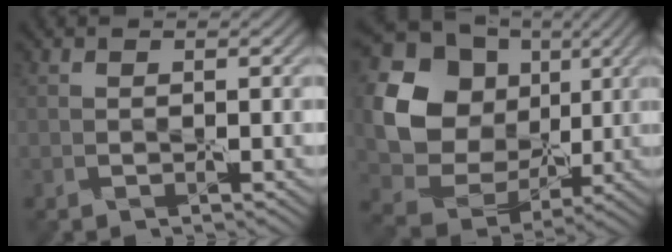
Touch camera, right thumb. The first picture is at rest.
{"total": 15.9, "force": [3.9, 13.9, 6.7], "torque": [-0.200, 0.025, 0.090]}